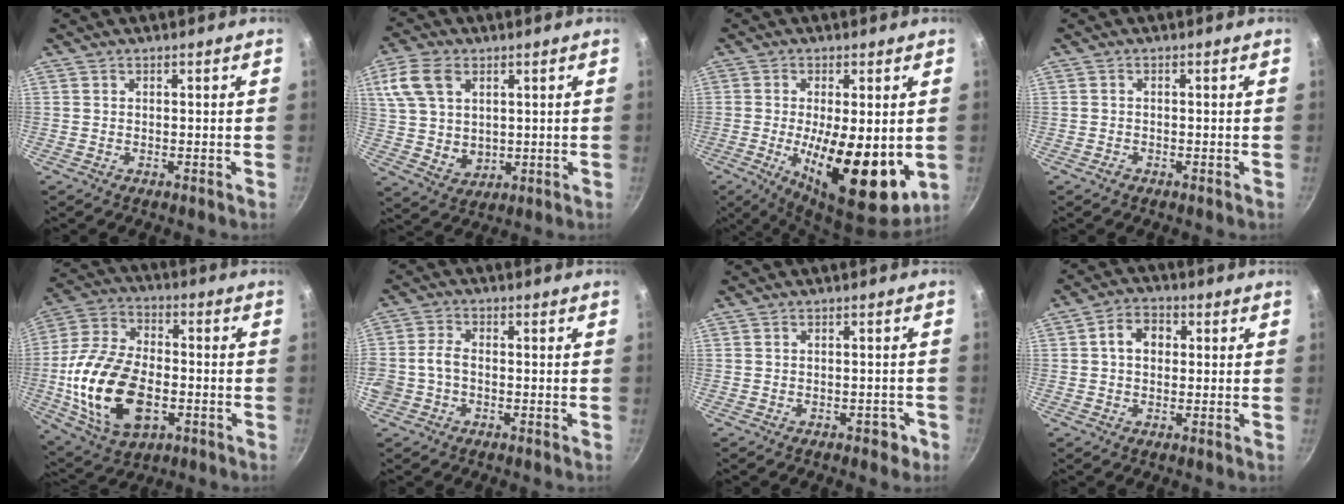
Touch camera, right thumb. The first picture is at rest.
{"total": 11.5, "force": [4.0, 8.1, 7.2], "torque": [-0.124, -0.014, 0.081]}
{"total": 16.1, "force": [-2.1, 6.0, 14.8], "torque": [-0.219, -0.013, -0.025]}
{"total": 0.9, "force": [-0.6, 0.6, 0.3], "torque": [-0.009, 0.006, -0.013]}
{"total": 21.7, "force": [-4.6, 13.1, 16.7], "torque": [-0.318, 0.021, -0.078]}
{"total": 5.5, "force": [-1.4, 3.9, 3.5], "torque": [-0.075, 0.022, -0.035]}
{"total": 2.8, "force": [-1.5, 1.7, 1.6], "torque": [-0.006, 0.025, -0.006]}
{"total": 5.9, "force": [0.8, 4.5, 3.8], "torque": [-0.041, 0.015, 0.003]}